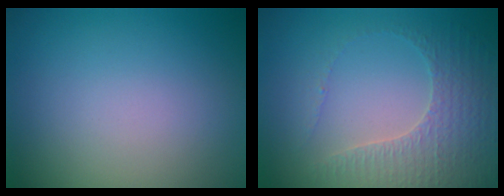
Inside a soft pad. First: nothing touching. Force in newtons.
{"total": 3.3, "press": 3.2, "slide": 0.9}